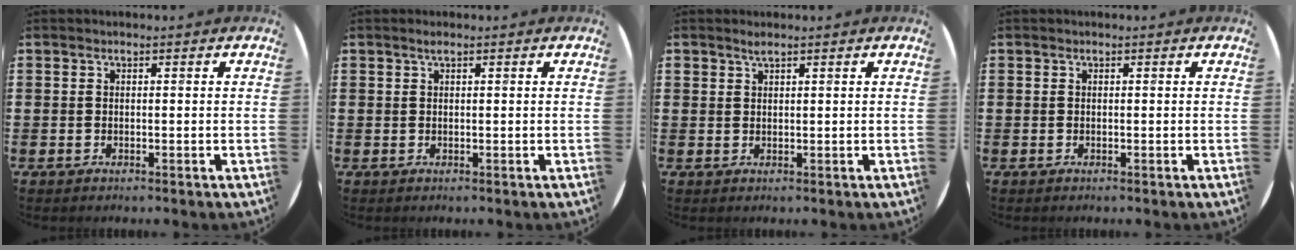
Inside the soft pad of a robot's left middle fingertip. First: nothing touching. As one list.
[{"total": 0.5, "force": [0.4, 0.1, 0.4], "torque": [-0.007, 0.001, 0.007]}, {"total": 0.9, "force": [0.9, 0.2, 0.3], "torque": [-0.006, 0.002, 0.016]}, {"total": 0.0}]